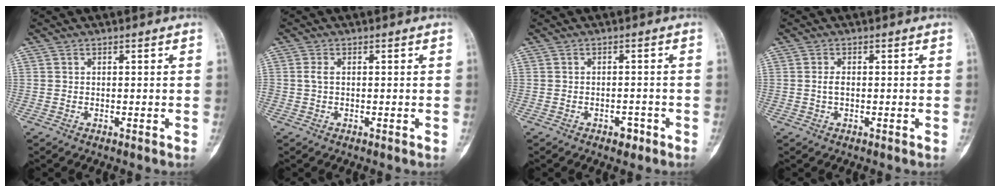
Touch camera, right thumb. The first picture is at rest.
{"total": 1.2, "force": [0.1, 0.7, 1.0], "torque": [-0.021, 0.001, 0.001]}
{"total": 2.3, "force": [-1.4, 1.3, 1.2], "torque": [-0.010, 0.009, -0.016]}
{"total": 1.4, "force": [-0.1, 0.7, 1.2], "torque": [-0.024, 0.001, -0.003]}